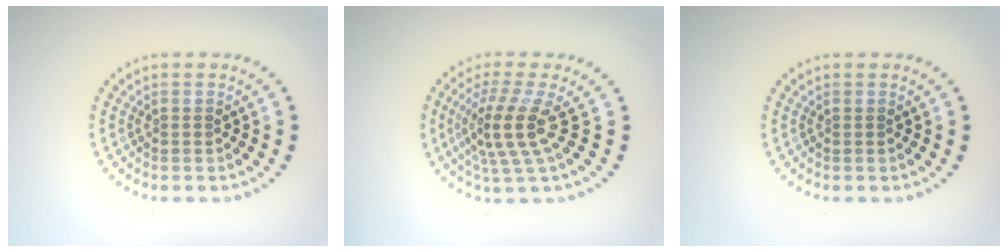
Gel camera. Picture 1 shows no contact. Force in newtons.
{"total": 4.1, "press": 3.0, "slide": 2.7}
{"total": 0.0}